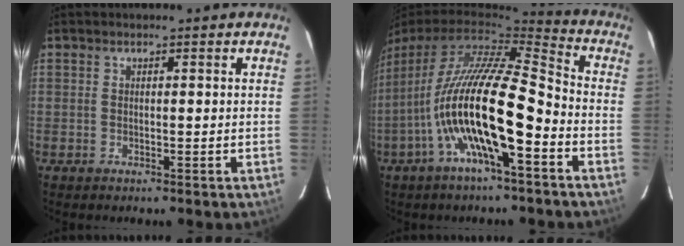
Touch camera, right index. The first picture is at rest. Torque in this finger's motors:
{"motor_torque": [1.29, -0.54, 1.05, 0.21]}